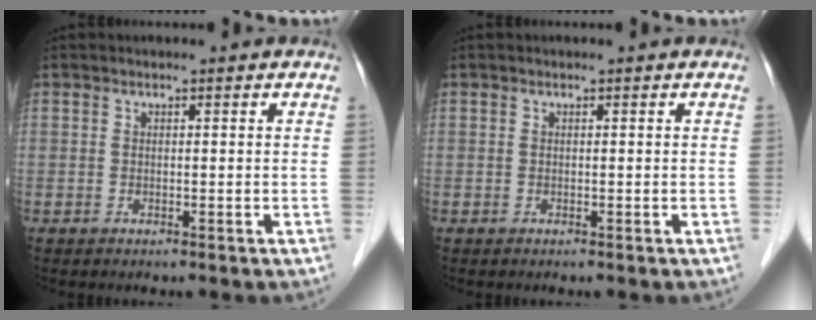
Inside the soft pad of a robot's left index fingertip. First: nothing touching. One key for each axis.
{"total": 0.0}